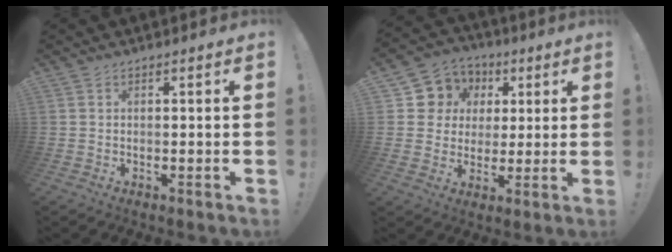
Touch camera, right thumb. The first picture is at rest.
{"total": 9.5, "force": [2.3, 9.0, 2.0], "torque": [-0.029, -0.012, 0.052]}